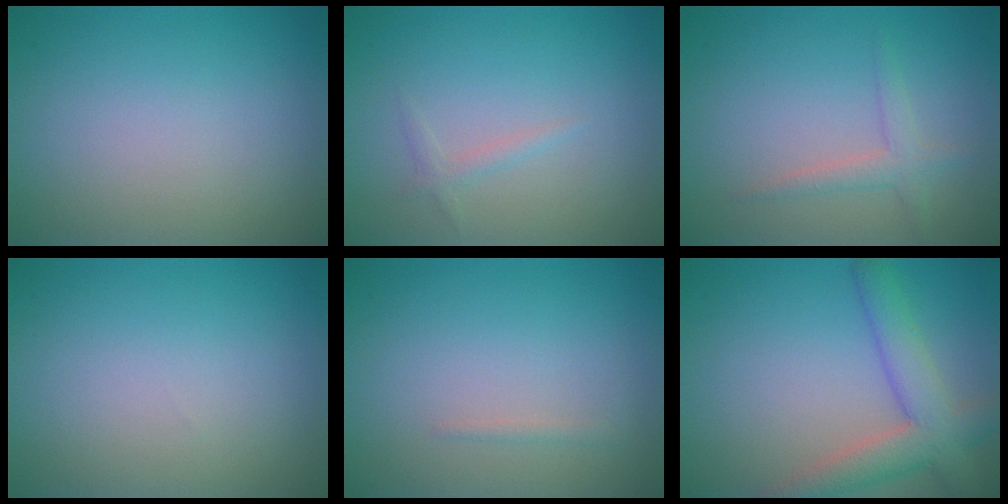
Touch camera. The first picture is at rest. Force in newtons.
{"total": 0.9, "press": 0.9, "slide": 0.1}
{"total": 1.8, "press": 1.8, "slide": 0.0}
{"total": 0.0}
{"total": 0.6, "press": 0.6, "slide": 0.0}
{"total": 5.1, "press": 5.1, "slide": 0.2}